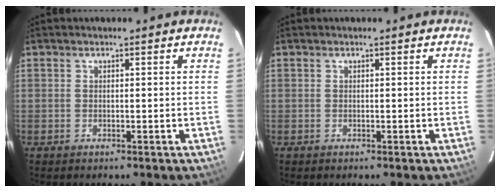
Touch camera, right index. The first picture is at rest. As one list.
[{"total": 0.0}]